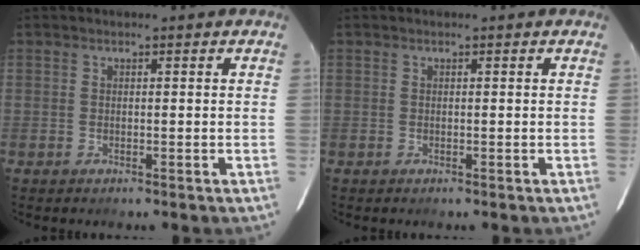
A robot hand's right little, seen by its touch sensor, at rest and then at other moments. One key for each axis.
{"total": 0.0}